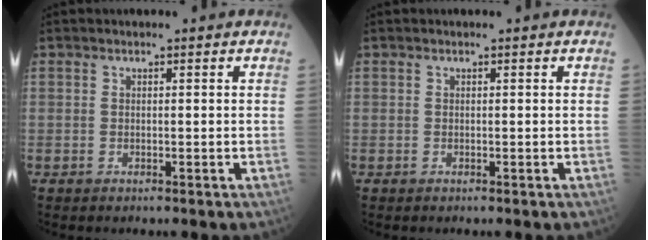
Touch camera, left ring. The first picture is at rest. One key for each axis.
{"total": 0.0}